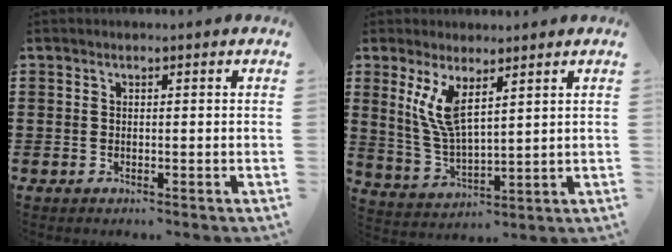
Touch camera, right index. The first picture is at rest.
{"total": 7.3, "force": [3.3, 2.5, 6.0], "torque": [-0.147, -0.012, 0.054]}